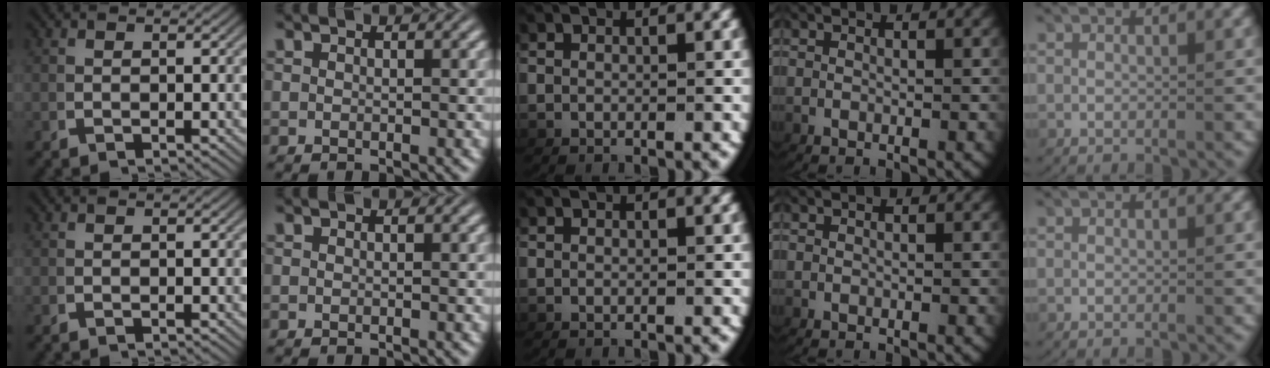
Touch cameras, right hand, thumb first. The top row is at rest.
{}